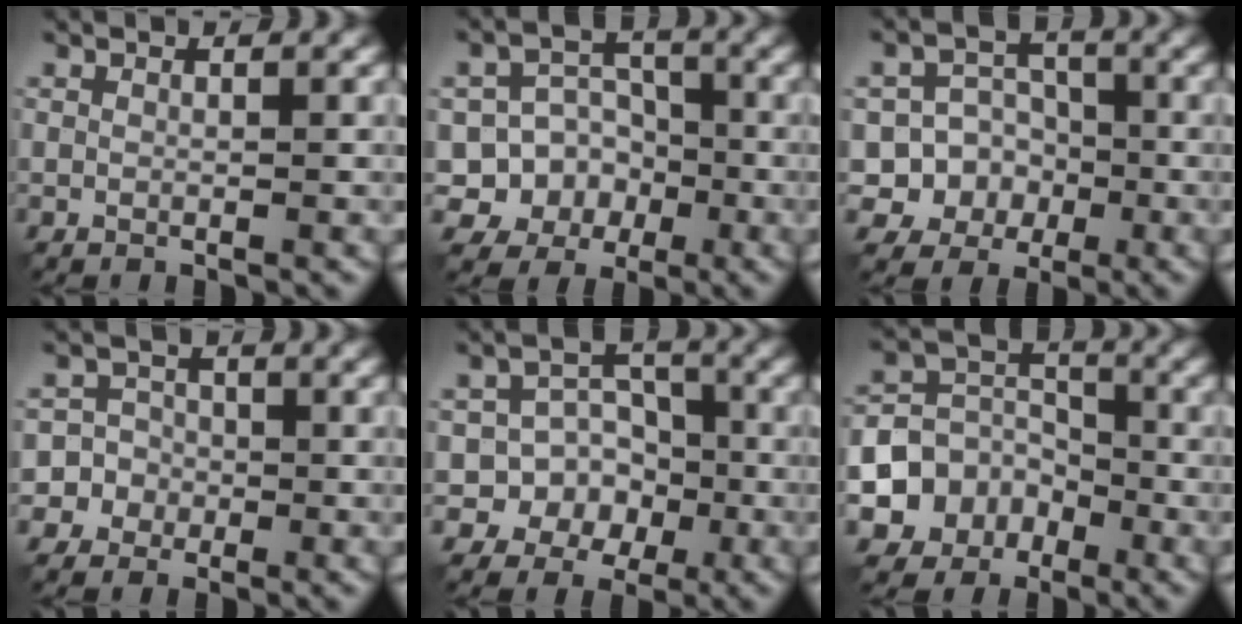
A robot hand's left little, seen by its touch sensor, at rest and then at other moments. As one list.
[{"total": 7.9, "force": [-2.9, 7.0, 1.9], "torque": [-0.013, 0.004, -0.068]}, {"total": 7.2, "force": [-2.4, 6.6, 1.4], "torque": [-0.006, 0.006, -0.061]}, {"total": 5.2, "force": [-1.9, 4.8, 0.2], "torque": [0.015, 0.011, -0.054]}, {"total": 7.2, "force": [-2.9, 6.4, 1.6], "torque": [0.002, 0.007, -0.068]}, {"total": 7.4, "force": [-3.5, 6.2, 1.8], "torque": [-0.016, 0.002, -0.088]}]